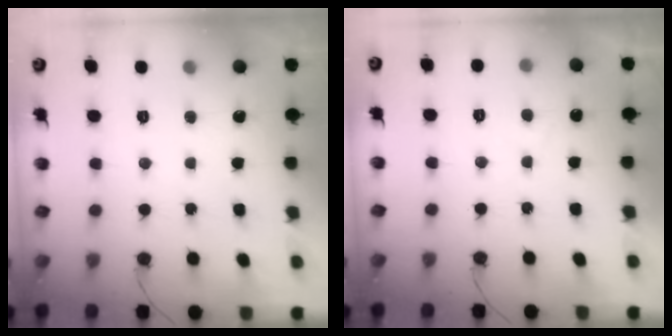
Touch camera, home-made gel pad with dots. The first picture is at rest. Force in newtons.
{"total": 0.9, "press": 0.8, "slide": 0.4}